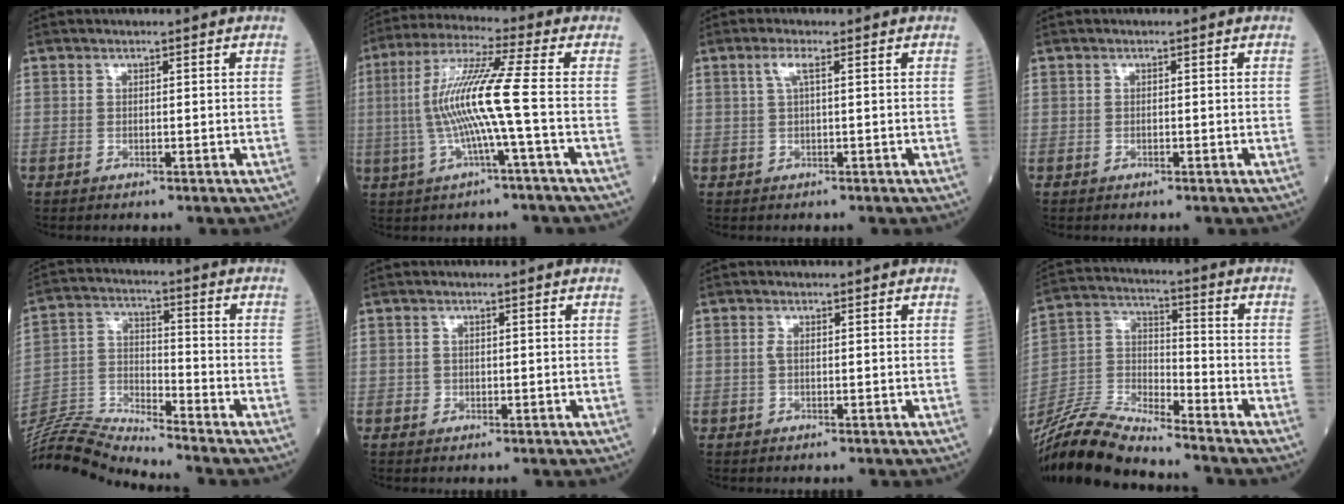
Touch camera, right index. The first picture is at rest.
{"total": 11.4, "force": [-1.2, -1.1, 11.3], "torque": [-0.231, 0.013, -0.028]}
{"total": 1.8, "force": [0.4, 0.1, 1.7], "torque": [-0.039, 0.010, 0.008]}
{"total": 0.0}
{"total": 10.0, "force": [-9.9, -1.5, 0.4], "torque": [-0.016, 0.019, -0.188]}
{"total": 0.6, "force": [-0.2, 0.6, 0.0], "torque": [0.001, 0.004, -0.005]}
{"total": 0.6, "force": [-0.2, 0.1, 0.6], "torque": [-0.013, 0.001, -0.007]}
{"total": 14.1, "force": [-13.2, 0.9, 4.8], "torque": [-0.100, 0.006, -0.257]}